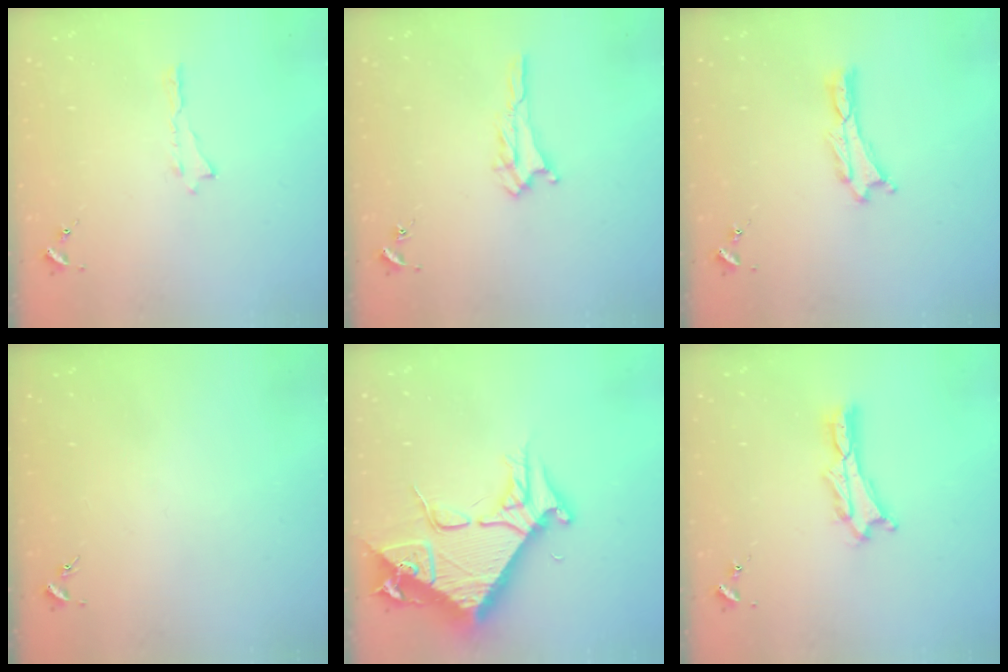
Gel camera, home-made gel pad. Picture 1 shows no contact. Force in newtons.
{"total": 1.7, "press": 1.7, "slide": 0.2}
{"total": 0.0}
{"total": 0.0}
{"total": 10.5, "press": 10.5, "slide": 1.0}
{"total": 2.0, "press": 2.0, "slide": 0.3}